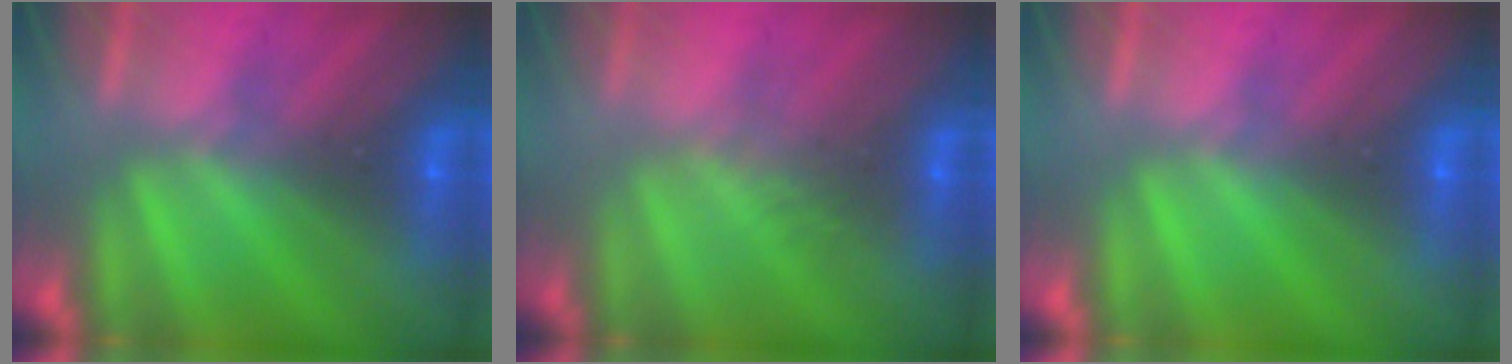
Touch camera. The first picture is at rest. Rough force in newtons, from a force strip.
{"total": 1.2}
{"total": 0.0}